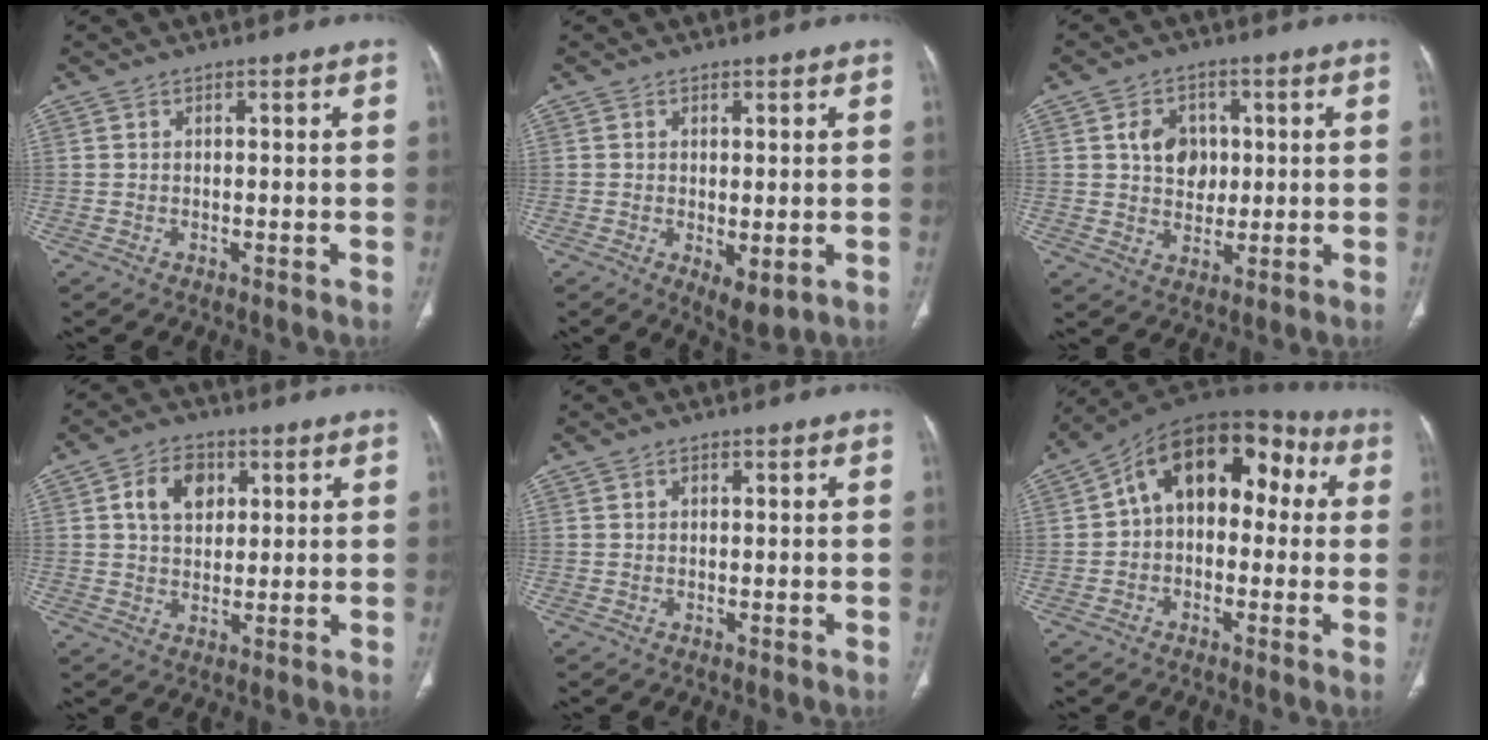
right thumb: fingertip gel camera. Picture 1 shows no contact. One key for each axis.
{"total": 4.5, "fx": -1.0, "fy": 2.0, "fz": 3.9, "tx": -0.055, "ty": -0.014, "tz": -0.004}
{"total": 7.4, "fx": 1.3, "fy": 5.9, "fz": 4.2, "tx": -0.037, "ty": -0.004, "tz": 0.024}
{"total": 7.8, "fx": 2.6, "fy": 5.6, "fz": 4.8, "tx": -0.058, "ty": -0.003, "tz": 0.043}
{"total": 0.7, "fx": 0.3, "fy": 0.6, "fz": 0.3, "tx": -0.003, "ty": 0.000, "tz": 0.005}
{"total": 15.5, "fx": 2.3, "fy": 10.1, "fz": 11.6, "tx": -0.127, "ty": 0.057, "tz": 0.022}